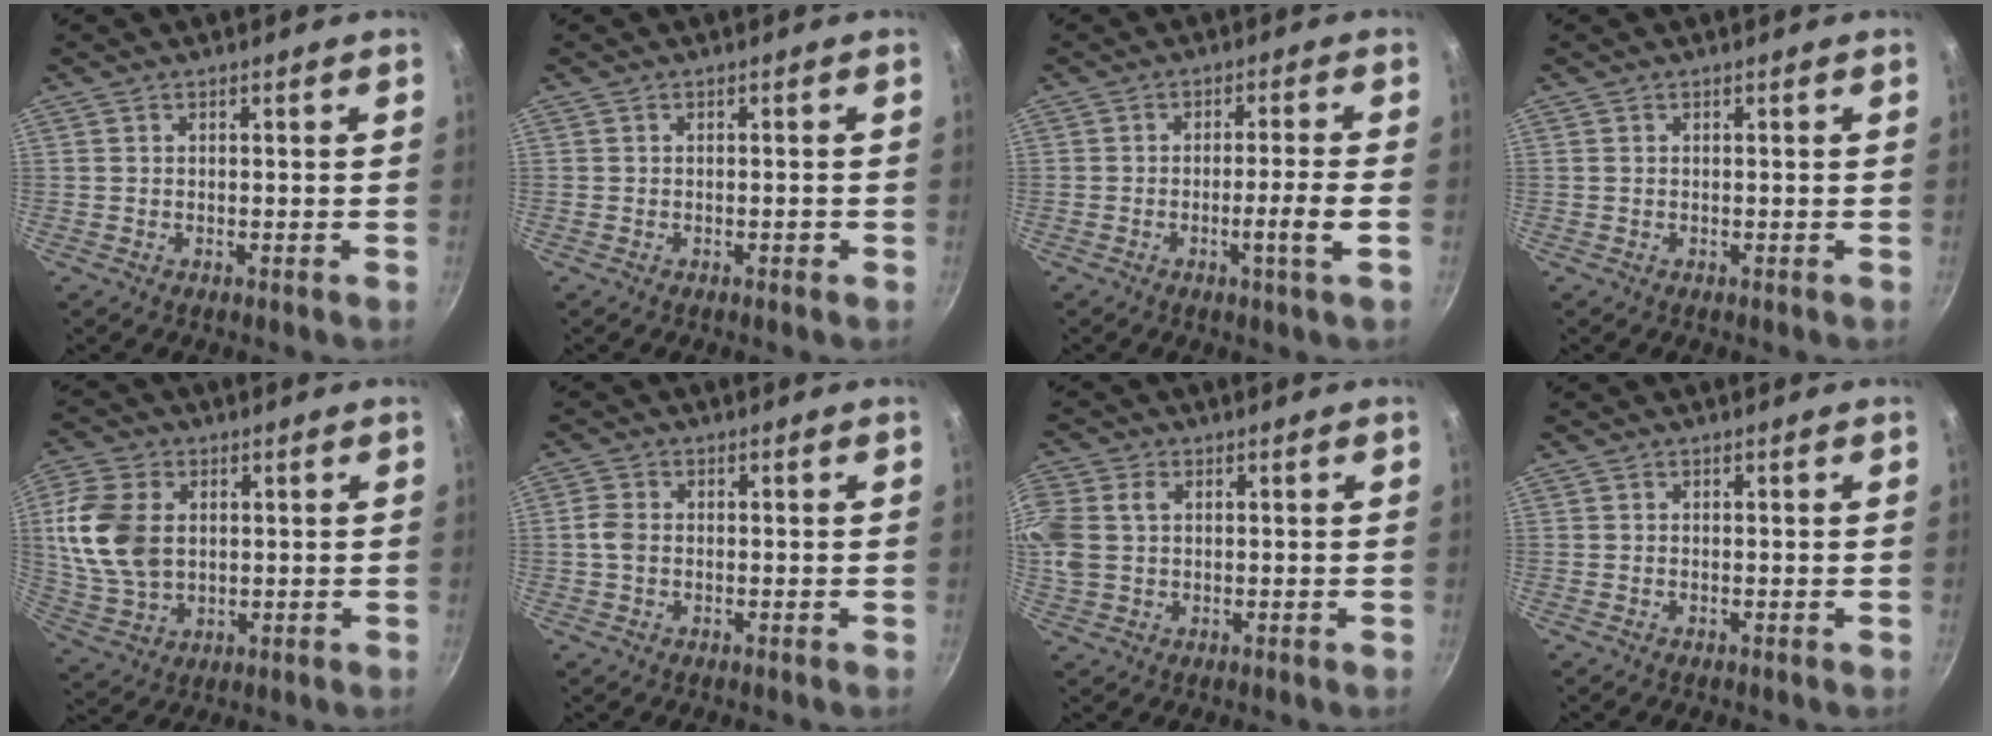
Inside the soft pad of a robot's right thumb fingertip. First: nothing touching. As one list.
[{"total": 0.7, "force": [-0.4, 0.4, 0.4], "torque": [-0.005, 0.005, -0.006]}, {"total": 5.3, "force": [-1.7, -0.6, 4.9], "torque": [-0.084, 0.013, -0.027]}, {"total": 0.0}, {"total": 13.6, "force": [1.9, 9.5, 9.6], "torque": [-0.179, -0.006, 0.042]}, {"total": 3.0, "force": [-0.3, 2.3, 1.9], "torque": [-0.037, 0.007, -0.011]}, {"total": 10.4, "force": [1.9, 7.9, 6.5], "torque": [-0.159, 0.019, 0.036]}, {"total": 0.0}]